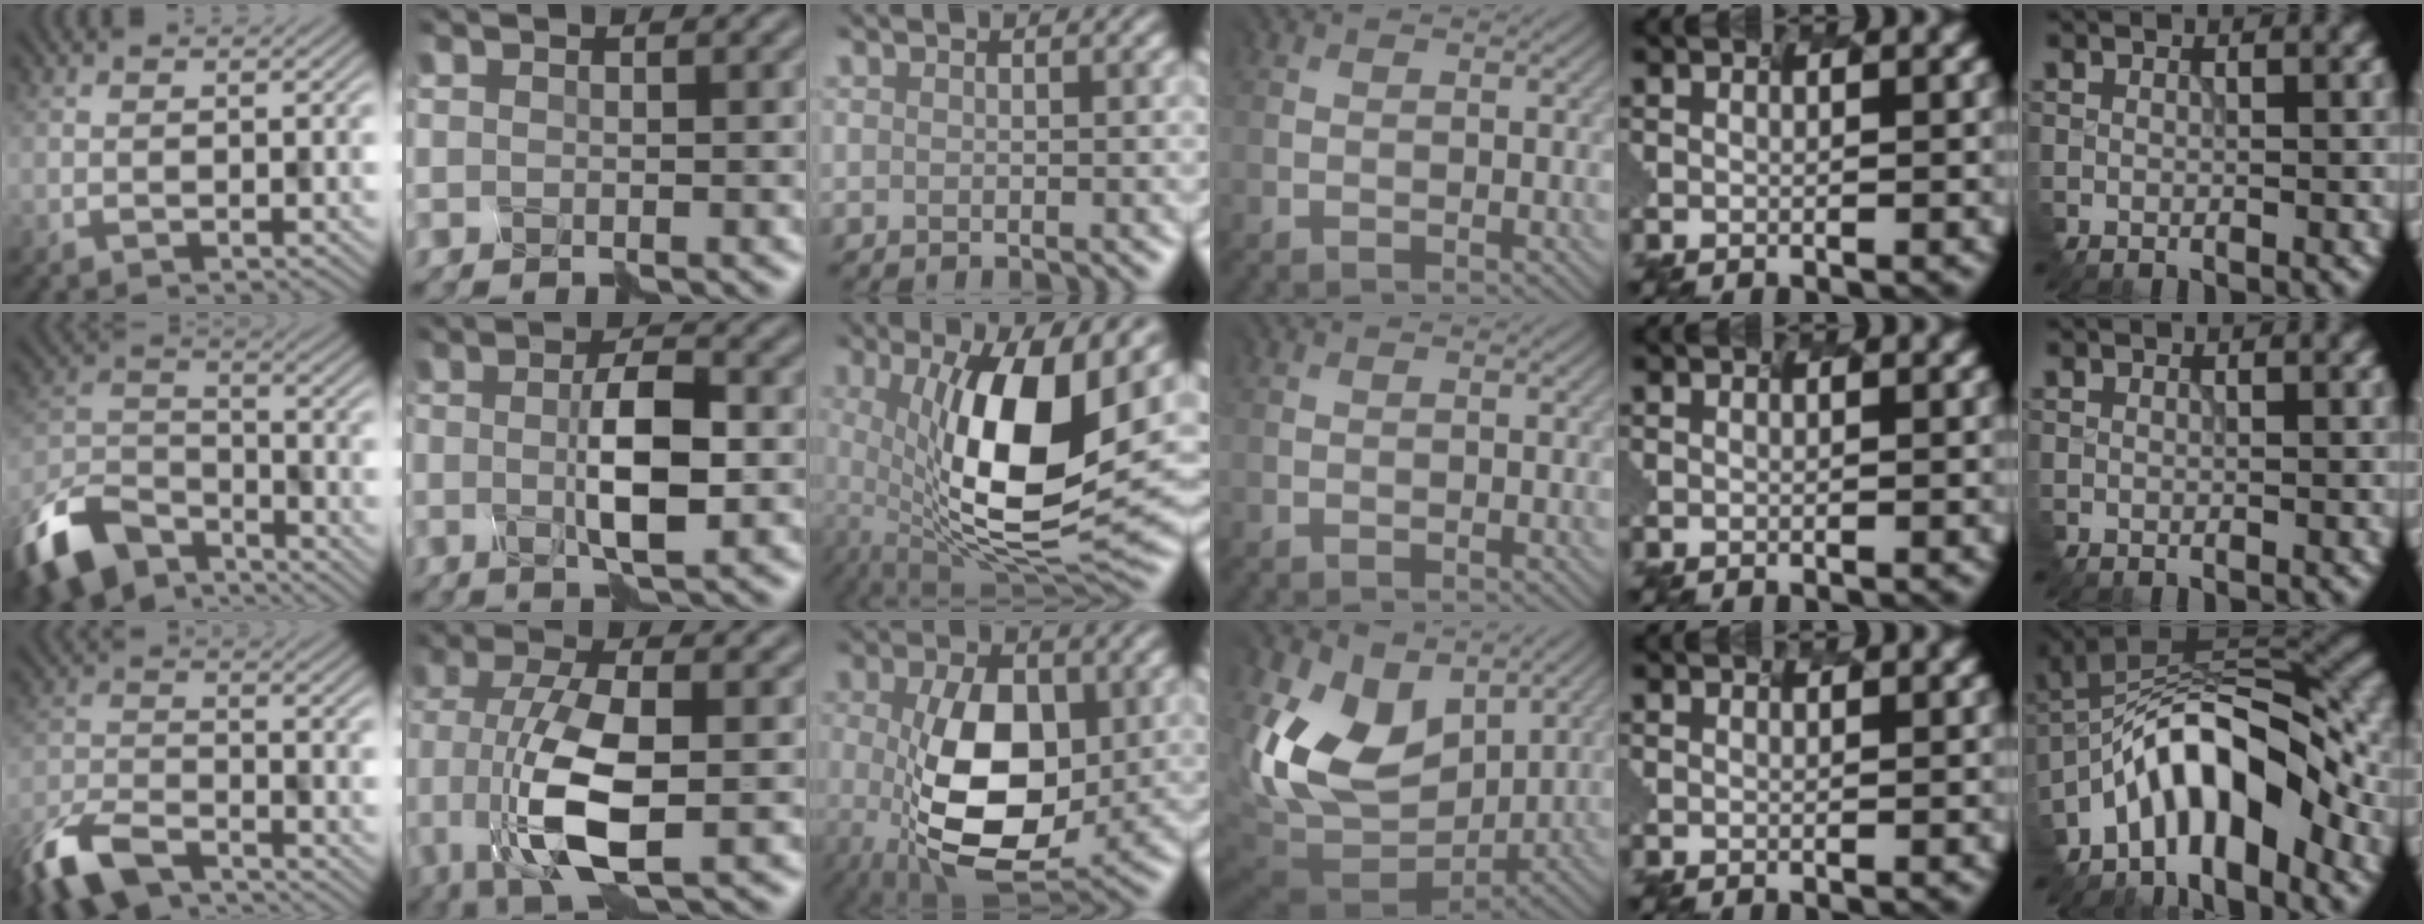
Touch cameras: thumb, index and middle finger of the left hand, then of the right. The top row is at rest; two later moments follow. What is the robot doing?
{"motion": "disassemble", "object": "markers"}